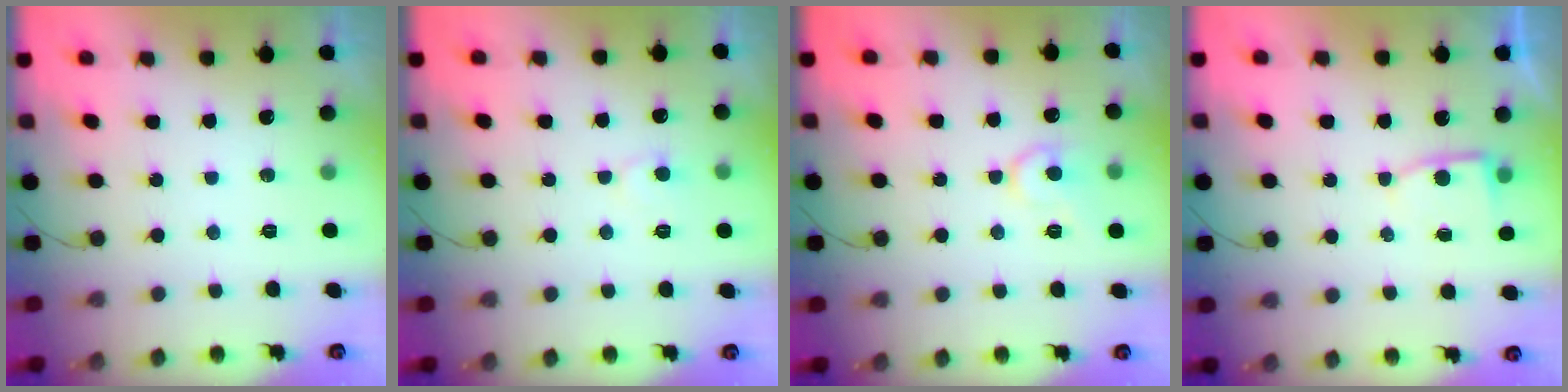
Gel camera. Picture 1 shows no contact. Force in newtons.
{"total": 5.8, "press": 5.8, "slide": 0.3}
{"total": 9.5, "press": 9.5, "slide": 0.9}
{"total": 3.7, "press": 3.6, "slide": 0.4}